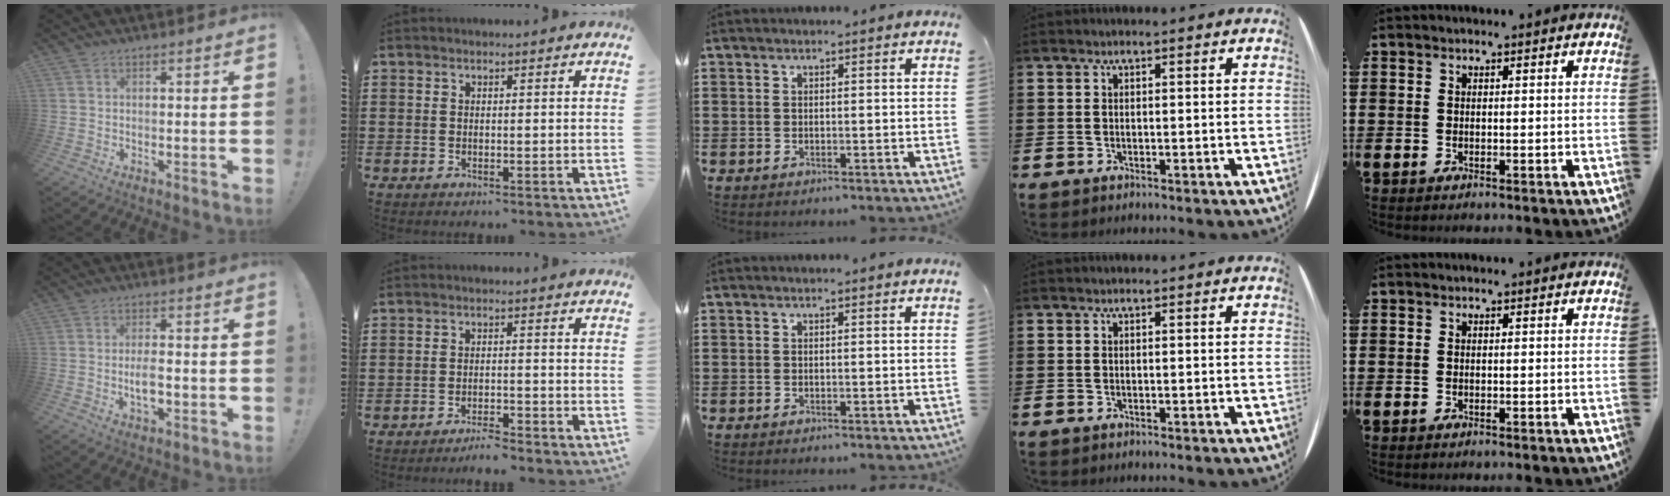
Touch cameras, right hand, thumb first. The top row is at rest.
{"thumb": {"total": 5.4, "force": [-1.3, 2.2, 4.7], "torque": [-0.086, 0.001, -0.025]}, "index": {"total": 2.5, "force": [-2.4, -0.1, 0.5], "torque": [-0.014, 0.001, -0.050]}}